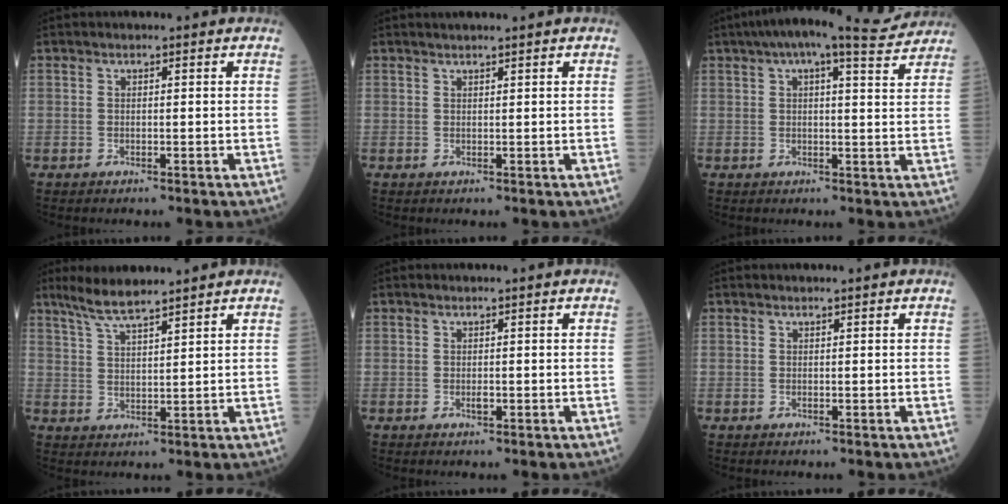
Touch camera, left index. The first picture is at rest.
{"total": 3.0, "force": [2.6, 0.1, 1.5], "torque": [-0.019, 0.019, 0.040]}
{"total": 11.8, "force": [10.0, 1.6, 6.1], "torque": [-0.103, 0.026, 0.126]}
{"total": 6.1, "force": [5.3, 0.4, 3.1], "torque": [-0.073, 0.009, 0.107]}
{"total": 0.8, "force": [0.2, 0.3, 0.7], "torque": [-0.016, 0.000, 0.003]}
{"total": 1.1, "force": [1.0, 0.1, 0.5], "torque": [-0.005, 0.008, 0.016]}